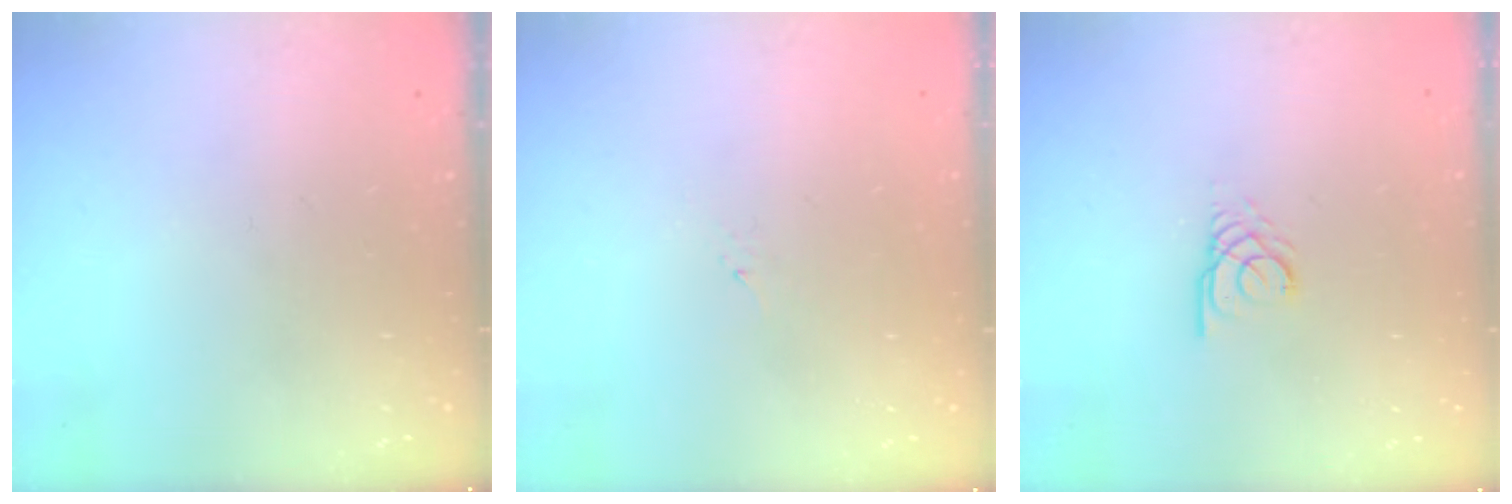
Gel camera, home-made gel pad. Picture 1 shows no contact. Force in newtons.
{"total": 1.2, "press": 1.1, "slide": 0.2}
{"total": 2.2, "press": 2.2, "slide": 0.2}